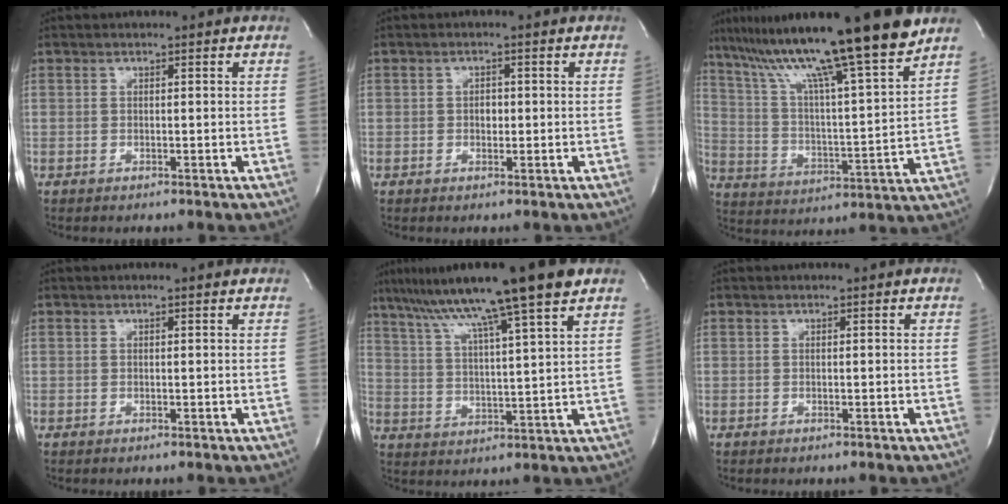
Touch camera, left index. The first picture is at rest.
{"total": 1.6, "force": [-0.3, 1.0, 1.1], "torque": [-0.016, 0.001, -0.004]}
{"total": 21.4, "force": [16.5, -0.4, 13.6], "torque": [-0.234, 0.010, 0.269]}
{"total": 0.6, "force": [0.4, 0.1, 0.5], "torque": [-0.010, 0.005, 0.004]}
{"total": 16.0, "force": [11.6, -1.2, 11.0], "torque": [-0.185, 0.029, 0.176]}
{"total": 0.0}